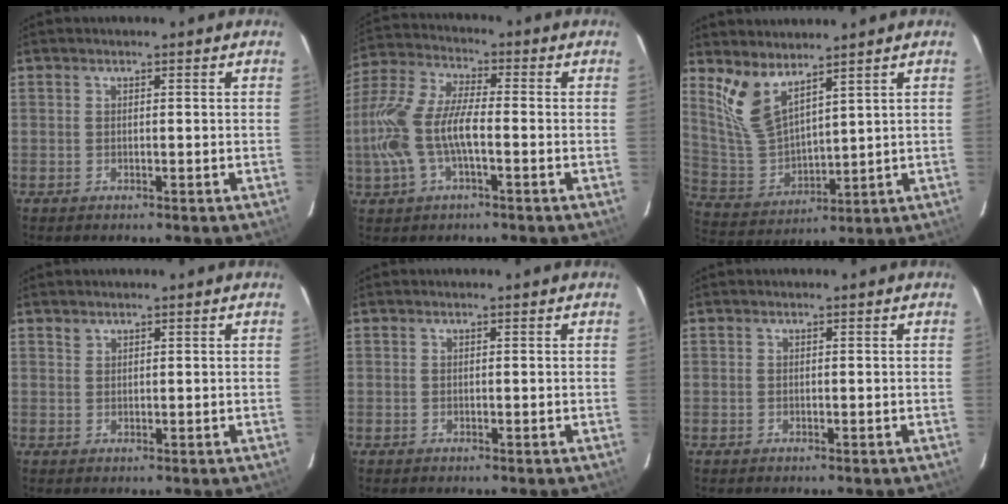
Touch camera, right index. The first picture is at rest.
{"total": 13.6, "force": [-3.0, 5.2, 12.3], "torque": [-0.267, 0.004, -0.059]}
{"total": 9.3, "force": [6.4, 3.6, 5.7], "torque": [-0.118, -0.007, 0.147]}
{"total": 0.8, "force": [0.7, 0.4, 0.0], "torque": [0.000, 0.001, 0.015]}
{"total": 0.0}
{"total": 0.0}